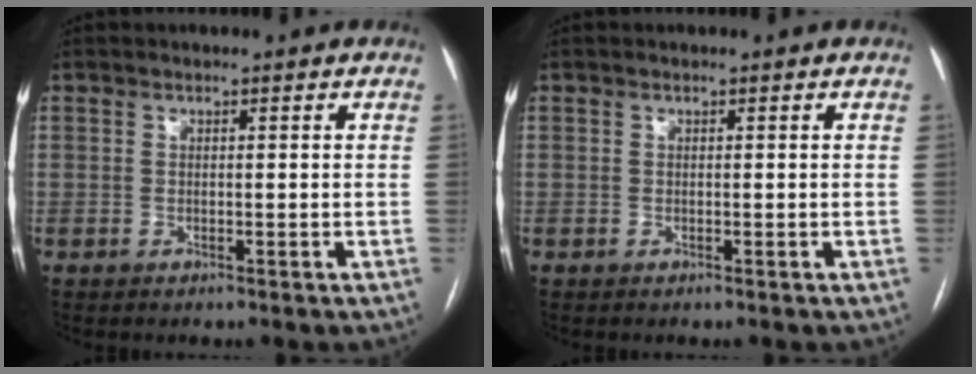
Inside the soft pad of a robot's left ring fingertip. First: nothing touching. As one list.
[{"total": 0.0}]